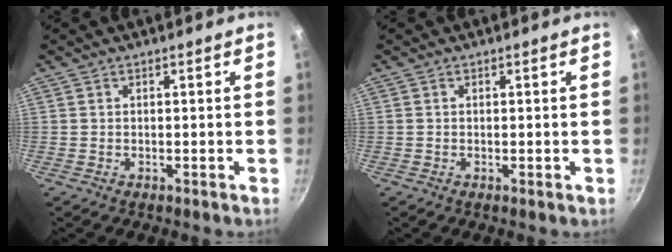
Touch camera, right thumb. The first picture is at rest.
{"total": 0.0}